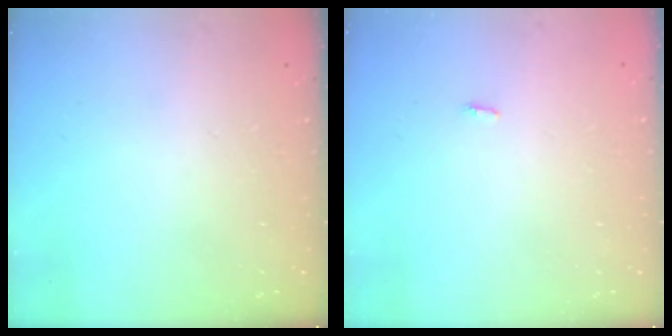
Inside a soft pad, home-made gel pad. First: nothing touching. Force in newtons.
{"total": 2.8, "press": 1.8, "slide": 2.2}